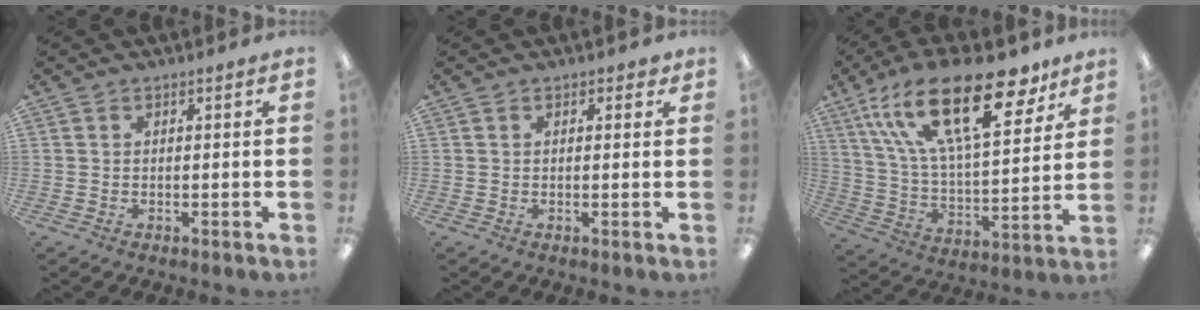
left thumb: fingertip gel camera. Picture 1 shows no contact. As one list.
[{"total": 1.3, "force": [0.7, 0.8, 0.7], "torque": [-0.008, 0.002, 0.009]}, {"total": 28.8, "force": [15.6, 12.3, 20.9], "torque": [-0.363, -0.069, 0.262]}]